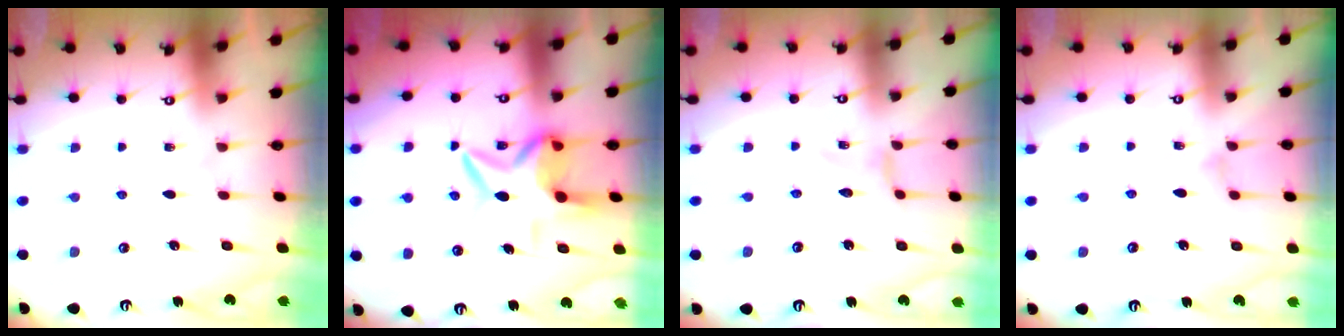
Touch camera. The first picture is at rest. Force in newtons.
{"total": 9.1, "press": 9.0, "slide": 1.4}
{"total": 0.0}
{"total": 1.2, "press": 1.1, "slide": 0.3}